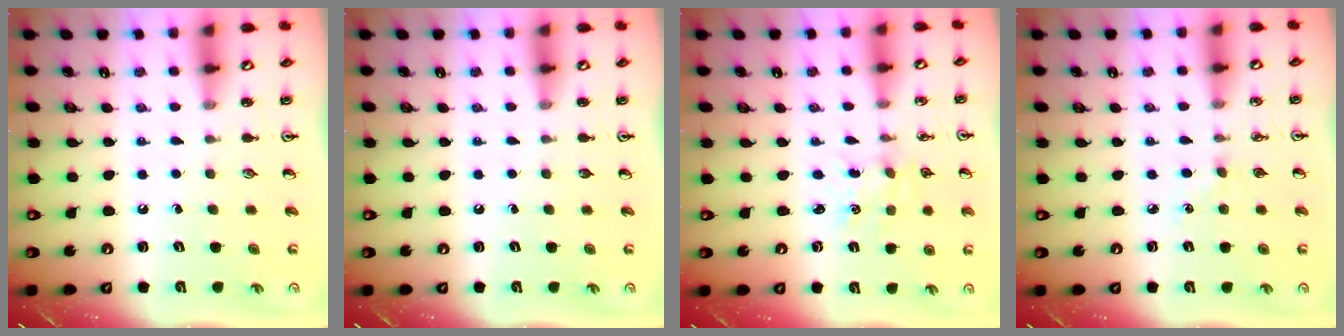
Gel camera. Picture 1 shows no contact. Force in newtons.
{"total": 0.0}
{"total": 2.2, "press": 2.2, "slide": 0.3}
{"total": 2.7, "press": 2.7, "slide": 0.4}